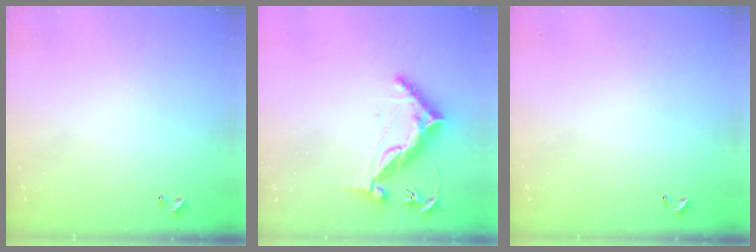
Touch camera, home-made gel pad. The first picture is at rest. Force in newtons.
{"total": 10.7, "press": 10.6, "slide": 1.2}
{"total": 0.0}